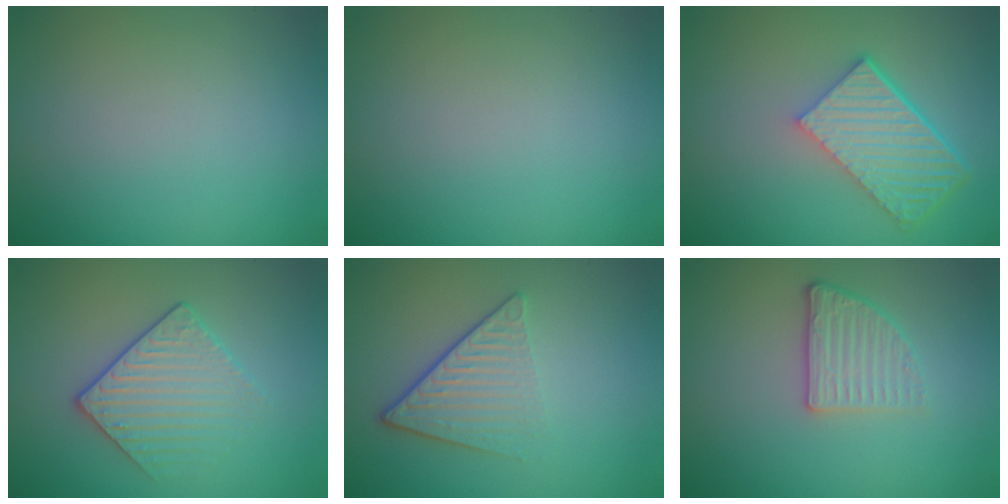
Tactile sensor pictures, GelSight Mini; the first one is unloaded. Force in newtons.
{"total": 0.0}
{"total": 6.3, "press": 4.5, "slide": 4.4}
{"total": 3.1, "press": 2.9, "slide": 1.2}
{"total": 4.5, "press": 2.8, "slide": 3.5}
{"total": 2.8, "press": 2.3, "slide": 1.6}